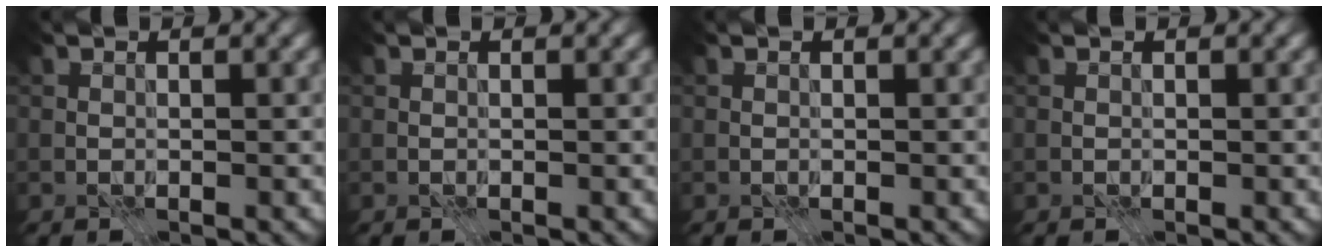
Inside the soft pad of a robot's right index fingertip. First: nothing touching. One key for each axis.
{"total": 0.0}
{"total": 0.0}
{"total": 0.0}